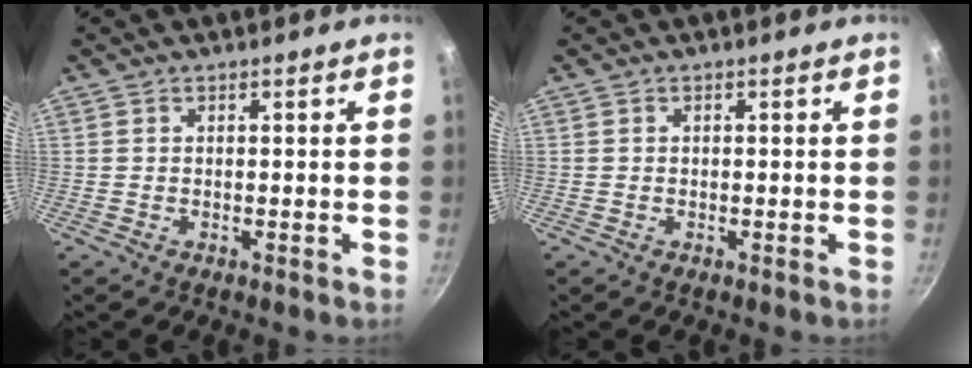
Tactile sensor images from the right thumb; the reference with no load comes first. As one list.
[{"total": 0.0}]